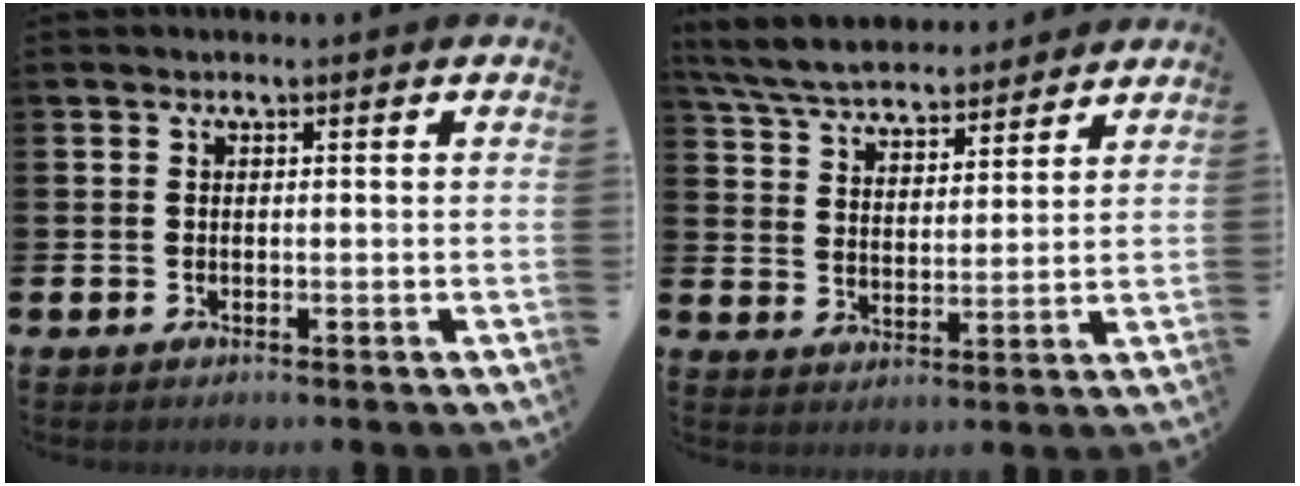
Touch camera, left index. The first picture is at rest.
{"total": 6.5, "force": [6.2, 1.4, 1.3], "torque": [-0.053, -0.034, 0.112]}